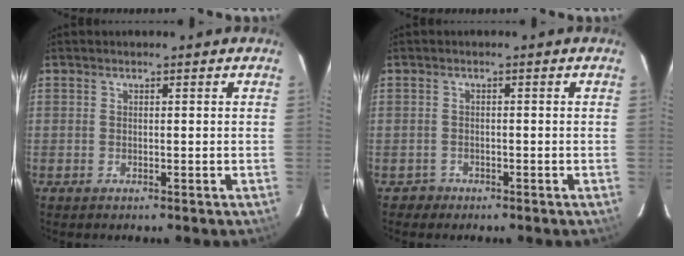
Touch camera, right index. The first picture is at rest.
{"total": 1.7, "force": [-1.1, 1.2, -0.2], "torque": [0.000, 0.005, -0.016]}